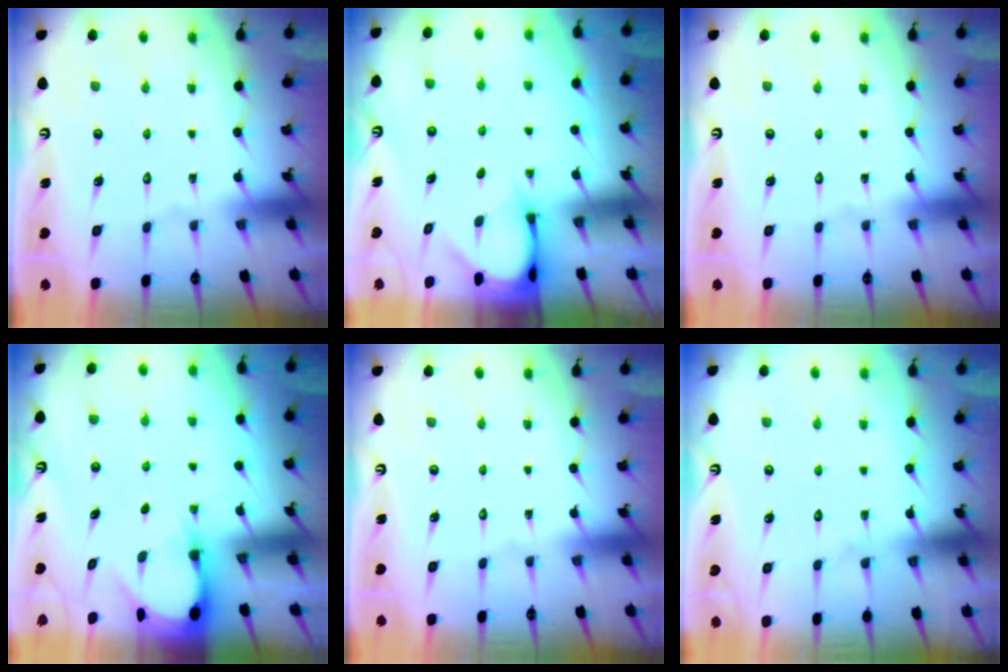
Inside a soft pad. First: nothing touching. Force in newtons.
{"total": 3.3, "press": 3.3, "slide": 0.2}
{"total": 0.0}
{"total": 3.2, "press": 3.2, "slide": 0.4}
{"total": 0.0}
{"total": 4.2, "press": 4.2, "slide": 0.4}